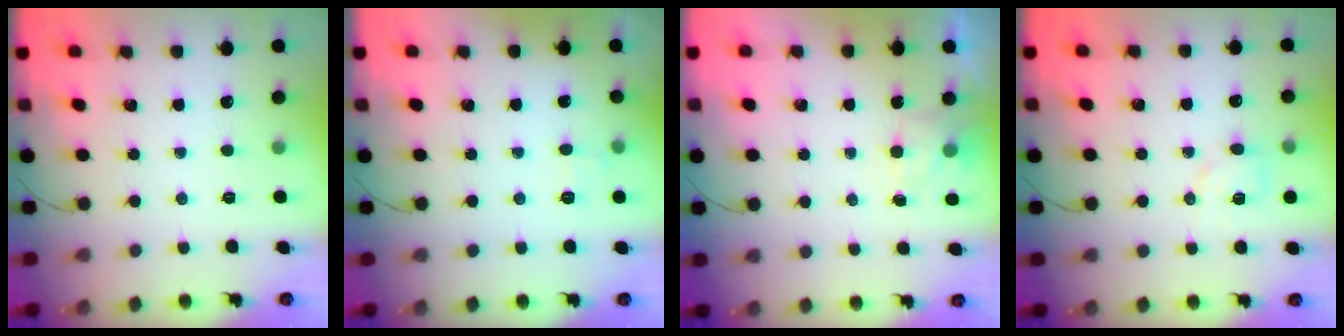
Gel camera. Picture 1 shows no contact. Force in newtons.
{"total": 4.3, "press": 4.1, "slide": 1.3}
{"total": 2.4, "press": 1.9, "slide": 1.4}
{"total": 5.2, "press": 4.9, "slide": 1.6}